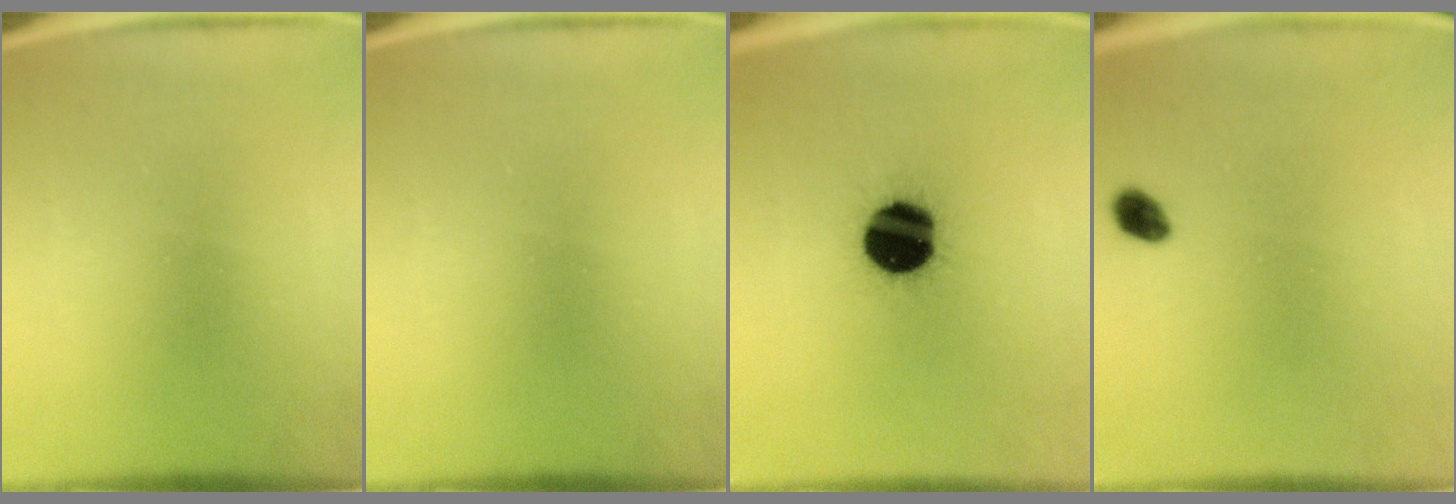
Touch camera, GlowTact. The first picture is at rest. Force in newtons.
{"total": 0.0}
{"total": 17.1}
{"total": 2.2}